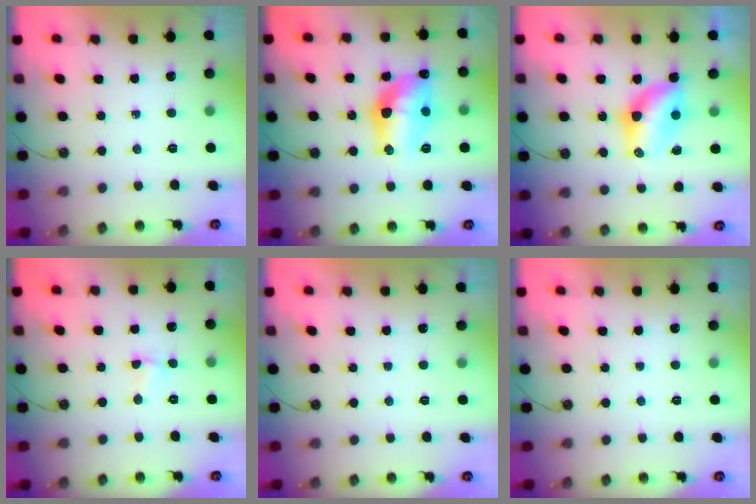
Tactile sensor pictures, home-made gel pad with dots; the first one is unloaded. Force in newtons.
{"total": 13.6, "press": 13.5, "slide": 1.1}
{"total": 9.2, "press": 8.2, "slide": 4.3}
{"total": 2.2, "press": 2.1, "slide": 0.5}
{"total": 0.0}
{"total": 0.0}